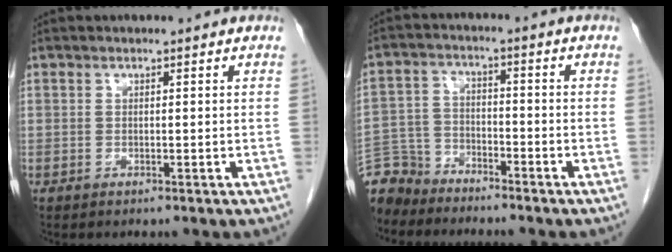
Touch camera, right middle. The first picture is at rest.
{"total": 8.0, "force": [-7.4, 2.9, -0.1], "torque": [0.001, 0.006, -0.148]}